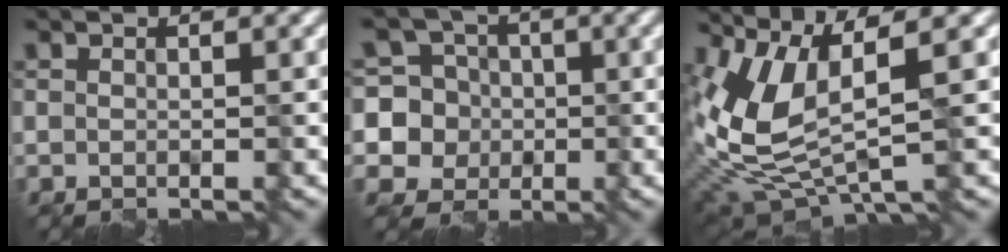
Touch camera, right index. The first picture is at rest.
{"total": 8.2, "force": [-0.3, 7.9, 2.2], "torque": [-0.070, 0.032, -0.032]}
{"total": 7.8, "force": [1.1, 2.8, 7.2], "torque": [-0.167, -0.005, 0.023]}